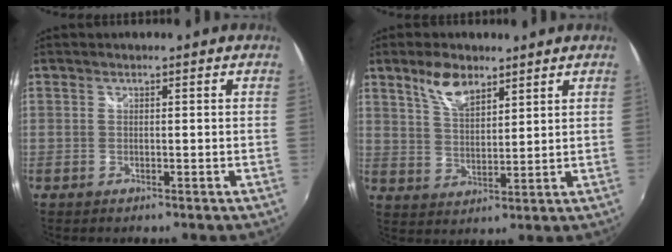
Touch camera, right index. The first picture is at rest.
{"total": 7.0, "force": [4.7, 3.1, 4.1], "torque": [-0.073, 0.005, 0.090]}